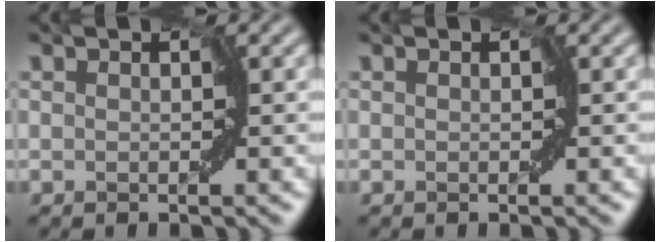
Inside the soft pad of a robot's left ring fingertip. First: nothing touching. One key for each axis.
{"total": 0.0}